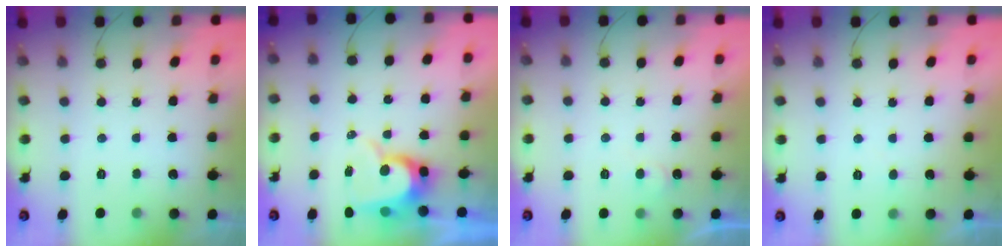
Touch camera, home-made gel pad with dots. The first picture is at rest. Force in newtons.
{"total": 8.4, "press": 8.3, "slide": 0.8}
{"total": 3.8, "press": 3.8, "slide": 0.4}
{"total": 2.3, "press": 2.3, "slide": 0.1}